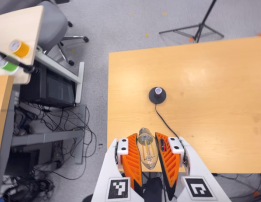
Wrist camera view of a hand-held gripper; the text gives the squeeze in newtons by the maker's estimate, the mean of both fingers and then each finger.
{"total": 22.7, "left": 24.5, "right": 20.9}